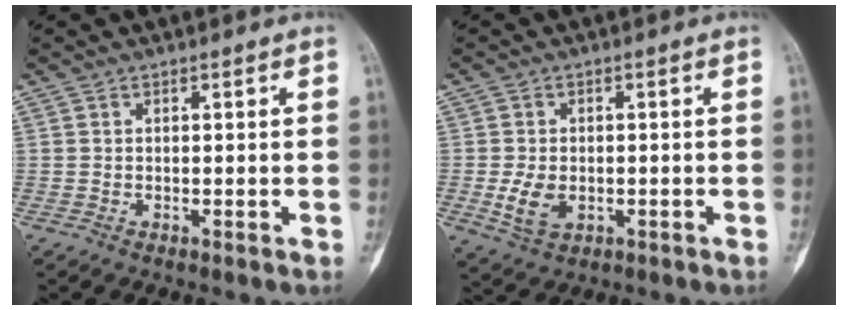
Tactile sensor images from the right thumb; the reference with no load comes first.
{"total": 5.5, "force": [-1.1, 3.7, 3.9], "torque": [-0.069, -0.003, -0.012]}